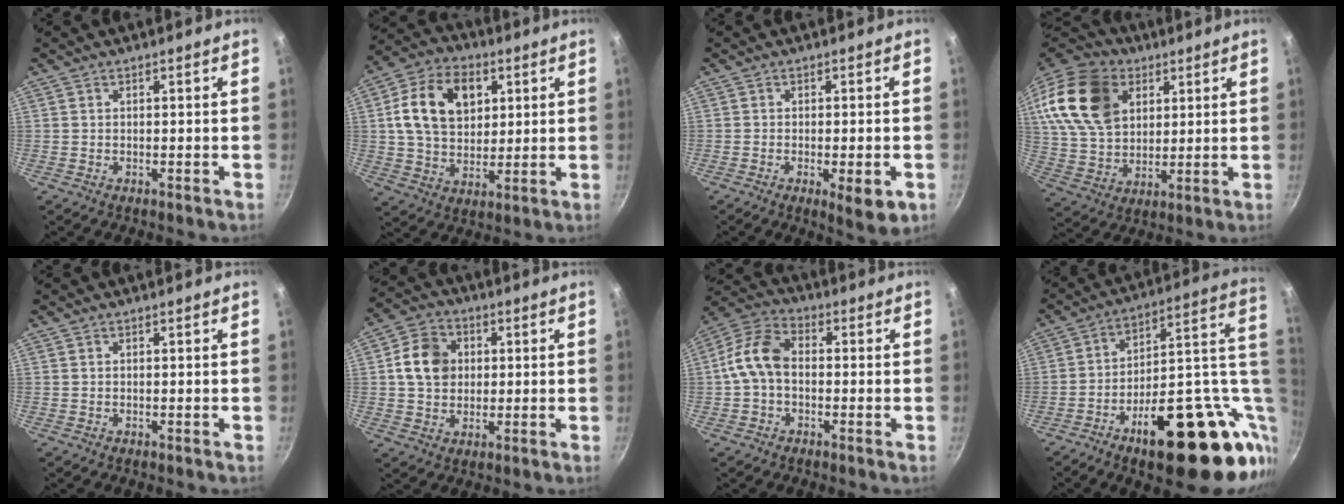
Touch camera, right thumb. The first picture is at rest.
{"total": 15.4, "force": [4.1, 10.9, 10.1], "torque": [-0.157, 0.000, 0.063]}
{"total": 6.3, "force": [-2.1, 1.8, 5.7], "torque": [-0.078, -0.003, -0.026]}
{"total": 21.9, "force": [8.0, 15.5, 13.3], "torque": [-0.247, -0.002, 0.151]}
{"total": 0.0}
{"total": 9.5, "force": [1.5, 7.9, 5.1], "torque": [-0.068, 0.012, 0.016]}
{"total": 9.1, "force": [-0.7, 6.4, 6.5], "torque": [-0.114, 0.033, -0.032]}
{"total": 27.9, "force": [-5.0, 12.6, 24.4], "torque": [-0.301, 0.015, -0.058]}